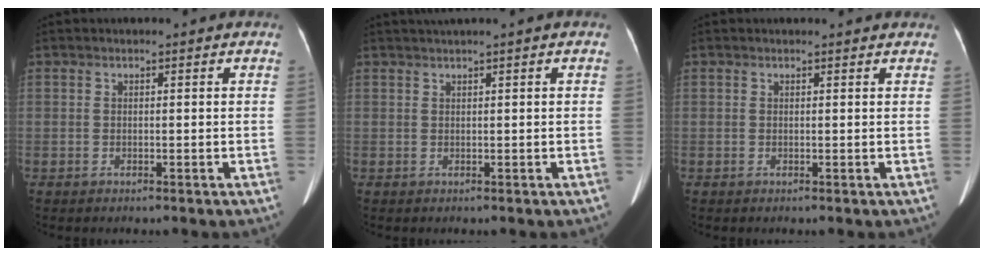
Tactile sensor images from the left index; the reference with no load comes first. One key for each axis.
{"total": 1.6, "fx": 1.0, "fy": -0.4, "fz": 1.2, "tx": -0.027, "ty": 0.012, "tz": 0.025}
{"total": 1.7, "fx": 1.7, "fy": 0.1, "fz": 0.2, "tx": -0.010, "ty": 0.004, "tz": 0.013}